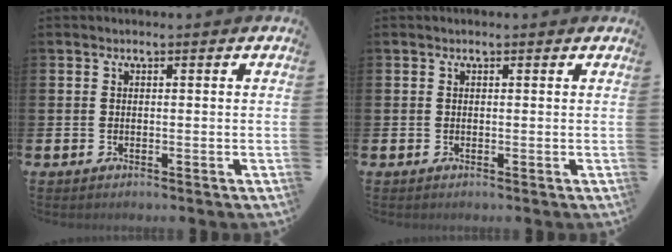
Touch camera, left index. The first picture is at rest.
{"total": 0.0}